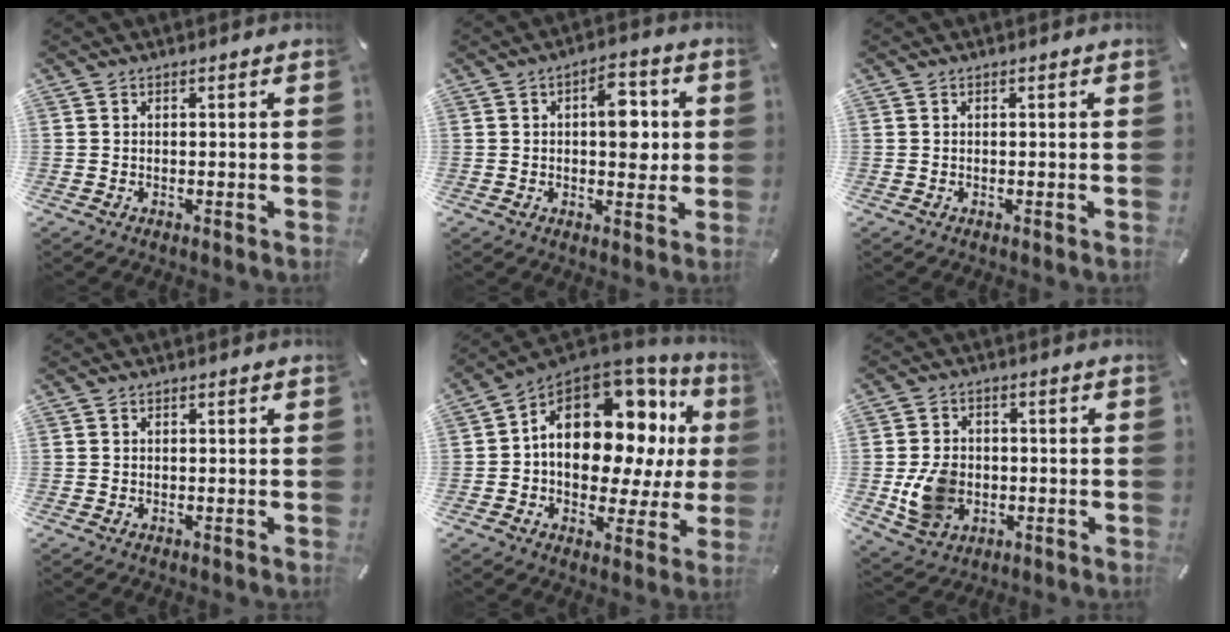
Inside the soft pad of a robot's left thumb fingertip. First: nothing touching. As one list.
[{"total": 9.0, "force": [1.1, 5.0, 7.4], "torque": [-0.082, -0.006, 0.010]}, {"total": 0.0}, {"total": 0.0}, {"total": 19.4, "force": [5.7, 12.8, 13.4], "torque": [-0.192, -0.041, 0.097]}, {"total": 9.9, "force": [-1.5, 8.2, 5.4], "torque": [-0.118, 0.007, -0.025]}]